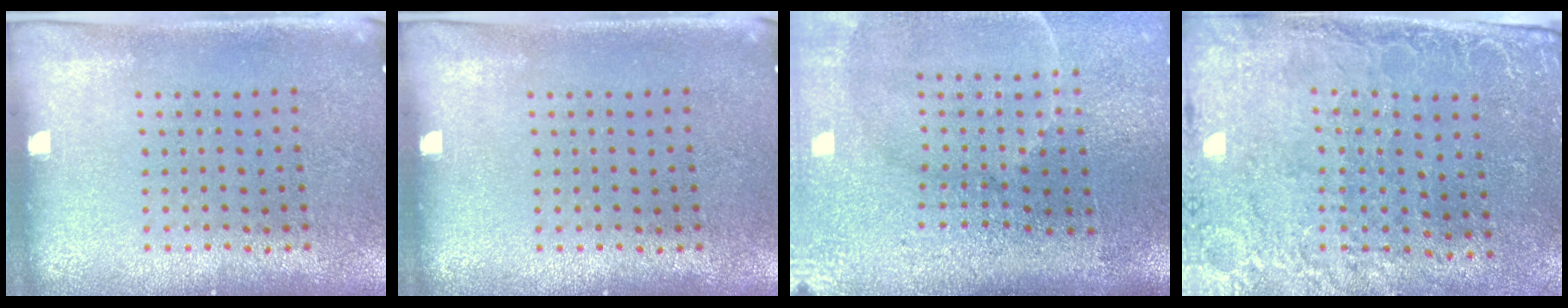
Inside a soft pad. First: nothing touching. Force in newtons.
{"total": 0.0}
{"total": 4.7, "press": 3.9, "slide": 2.7}
{"total": 2.6, "press": 2.4, "slide": 1.1}